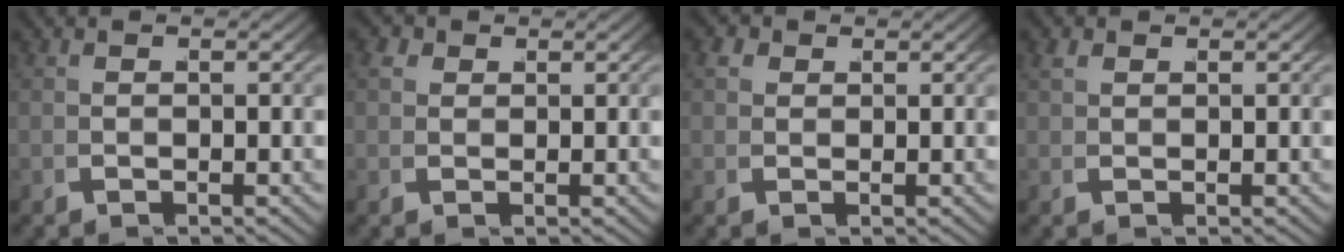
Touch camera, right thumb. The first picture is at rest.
{"total": 2.0, "force": [0.8, 1.7, 0.6], "torque": [-0.021, -0.003, 0.018]}
{"total": 2.0, "force": [0.8, 1.7, 0.6], "torque": [-0.020, -0.003, 0.016]}
{"total": 1.1, "force": [0.7, 0.8, 0.4], "torque": [-0.010, -0.002, 0.018]}